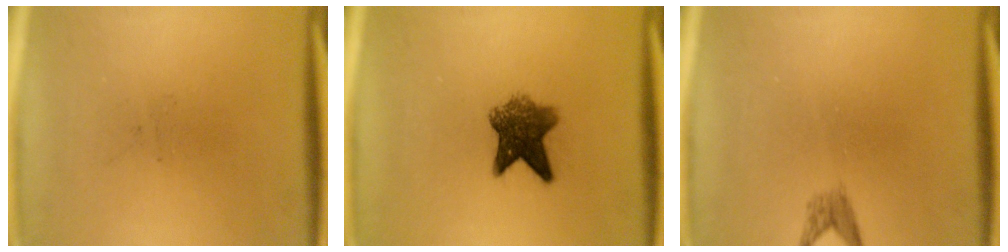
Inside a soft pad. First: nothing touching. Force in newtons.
{"total": 6.8}
{"total": 1.4}